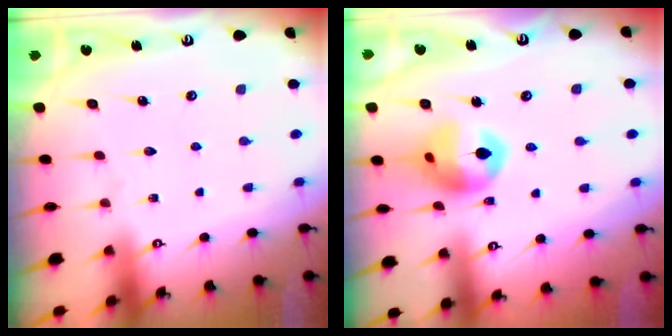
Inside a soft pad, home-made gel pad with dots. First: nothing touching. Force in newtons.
{"total": 12.6, "press": 12.6, "slide": 1.2}